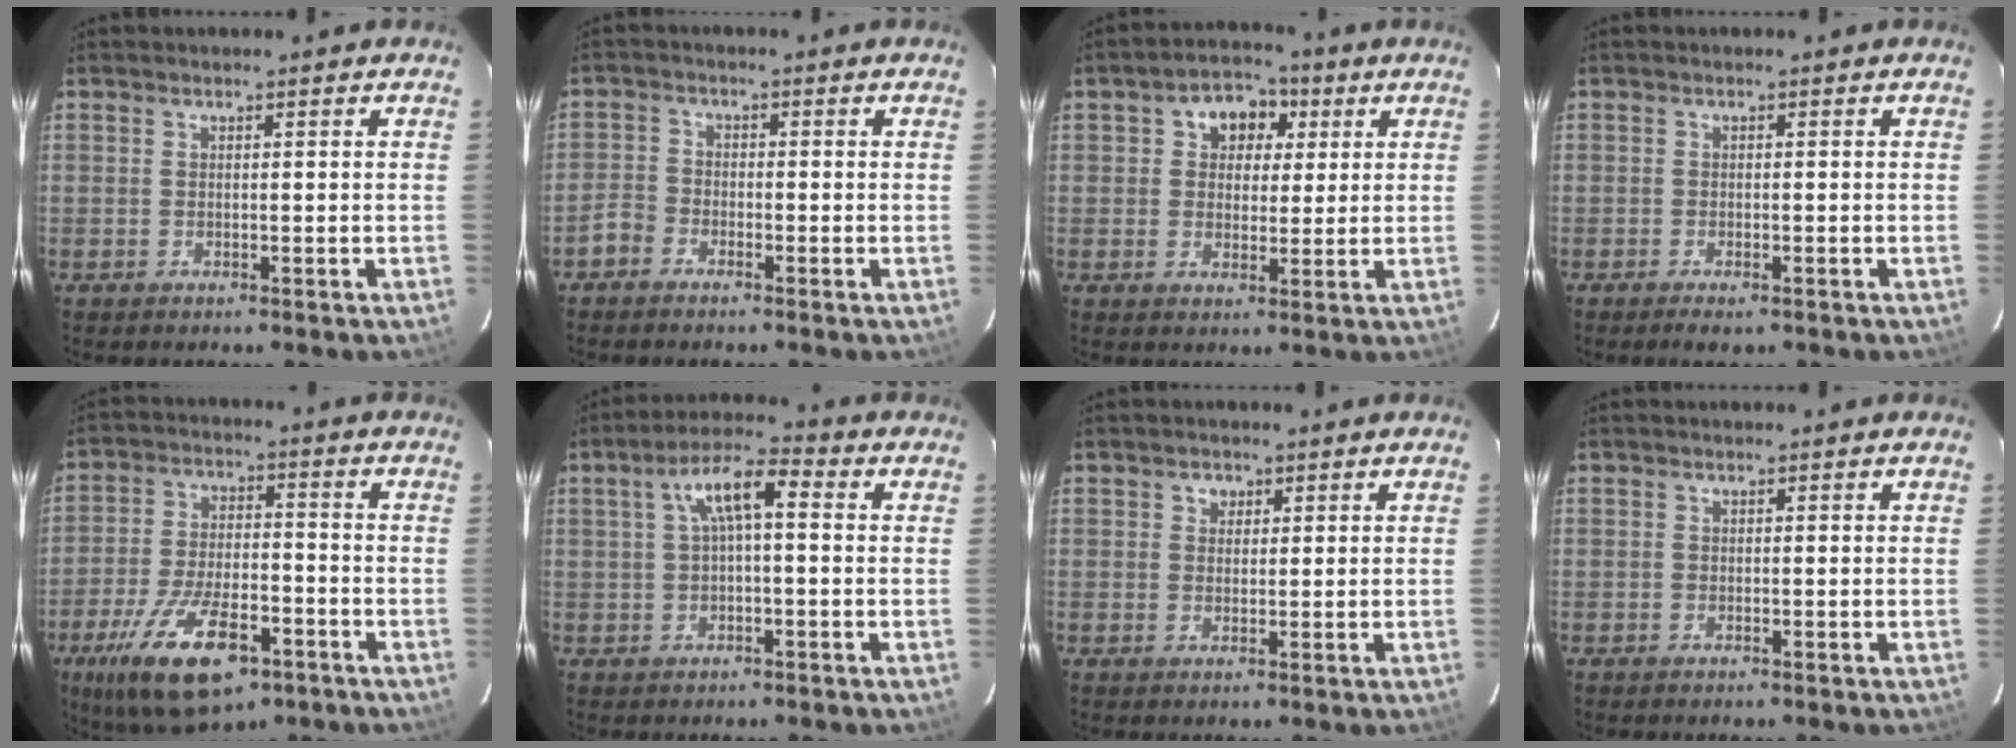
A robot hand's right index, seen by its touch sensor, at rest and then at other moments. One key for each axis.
{"total": 2.8, "fx": -2.0, "fy": 1.8, "fz": 0.6, "tx": -0.016, "ty": 0.009, "tz": -0.042}
{"total": 7.3, "fx": 2.4, "fy": 5.8, "fz": 3.6, "tx": -0.053, "ty": 0.024, "tz": 0.036}
{"total": 2.3, "fx": -1.6, "fy": 0.7, "fz": 1.5, "tx": -0.029, "ty": -0.008, "tz": -0.027}
{"total": 17.4, "fx": -9.7, "fy": 7.2, "fz": 12.5, "tx": -0.250, "ty": -0.028, "tz": -0.161}
{"total": 7.2, "fx": 1.1, "fy": 2.2, "fz": 6.8, "tx": -0.128, "ty": 0.024, "tz": 0.021}
{"total": 2.0, "fx": 0.8, "fy": 1.8, "fz": 0.5, "tx": -0.005, "ty": 0.008, "tz": 0.013}
{"total": 0.0}